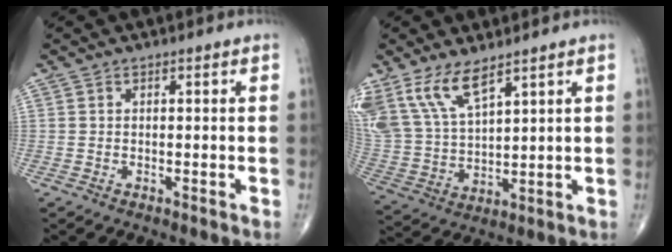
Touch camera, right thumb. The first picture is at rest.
{"total": 12.4, "force": [8.2, 4.7, 8.0], "torque": [-0.164, -0.030, 0.181]}